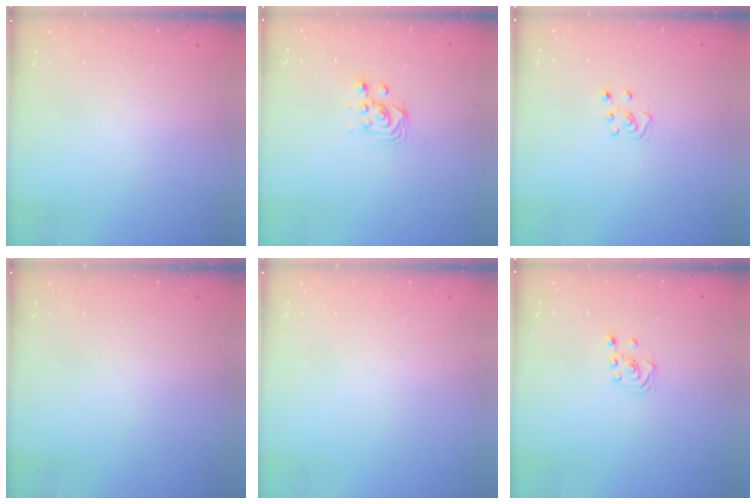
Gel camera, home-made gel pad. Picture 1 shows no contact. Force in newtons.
{"total": 3.3, "press": 3.1, "slide": 1.1}
{"total": 4.8, "press": 4.8, "slide": 0.4}
{"total": 0.0}
{"total": 0.0}
{"total": 2.3, "press": 2.2, "slide": 0.7}